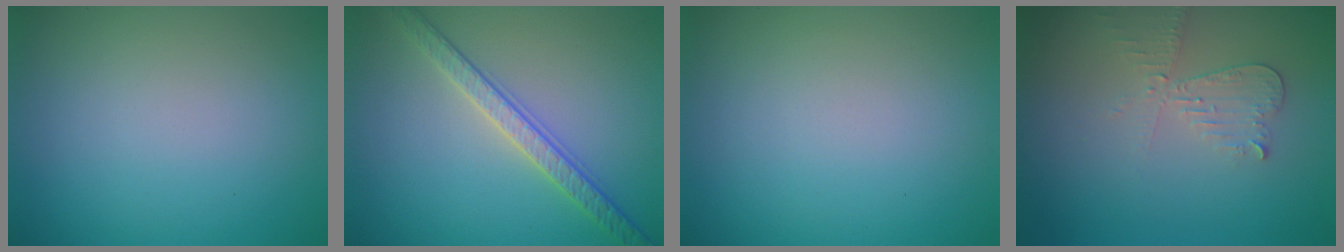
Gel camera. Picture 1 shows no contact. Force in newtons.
{"total": 3.3, "press": 3.2, "slide": 1.0}
{"total": 0.0}
{"total": 2.4, "press": 2.3, "slide": 0.5}